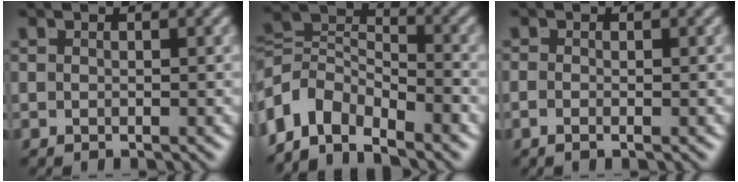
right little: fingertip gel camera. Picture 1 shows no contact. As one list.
[{"total": 9.0, "force": [-2.5, 7.0, 5.1], "torque": [-0.112, -0.037, -0.039]}, {"total": 1.1, "force": [-0.7, -0.2, 0.8], "torque": [-0.014, -0.007, -0.009]}]